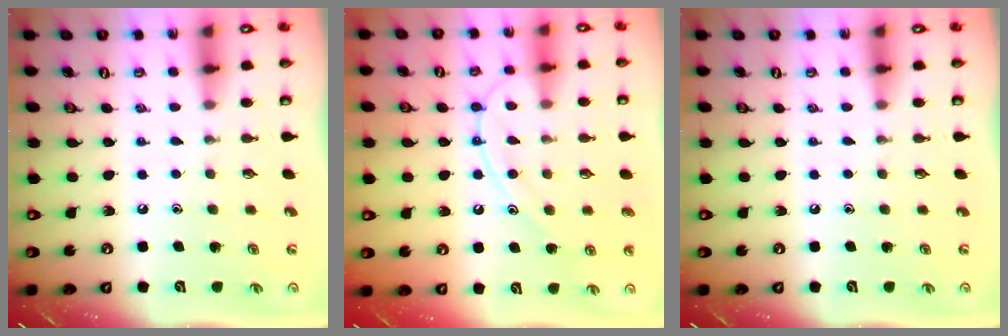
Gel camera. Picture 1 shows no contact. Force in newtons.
{"total": 13.2, "press": 13.2, "slide": 1.2}
{"total": 0.0}